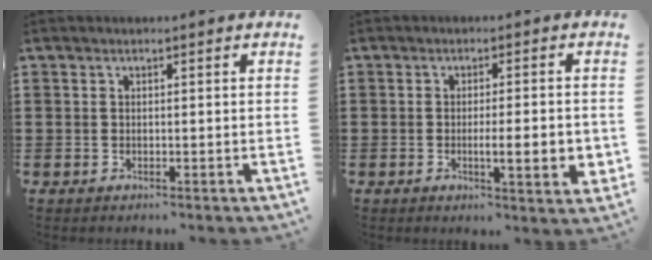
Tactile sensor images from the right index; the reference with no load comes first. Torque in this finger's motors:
{"motor_torque": [1.89, -0.18, 0.28, 0.10]}